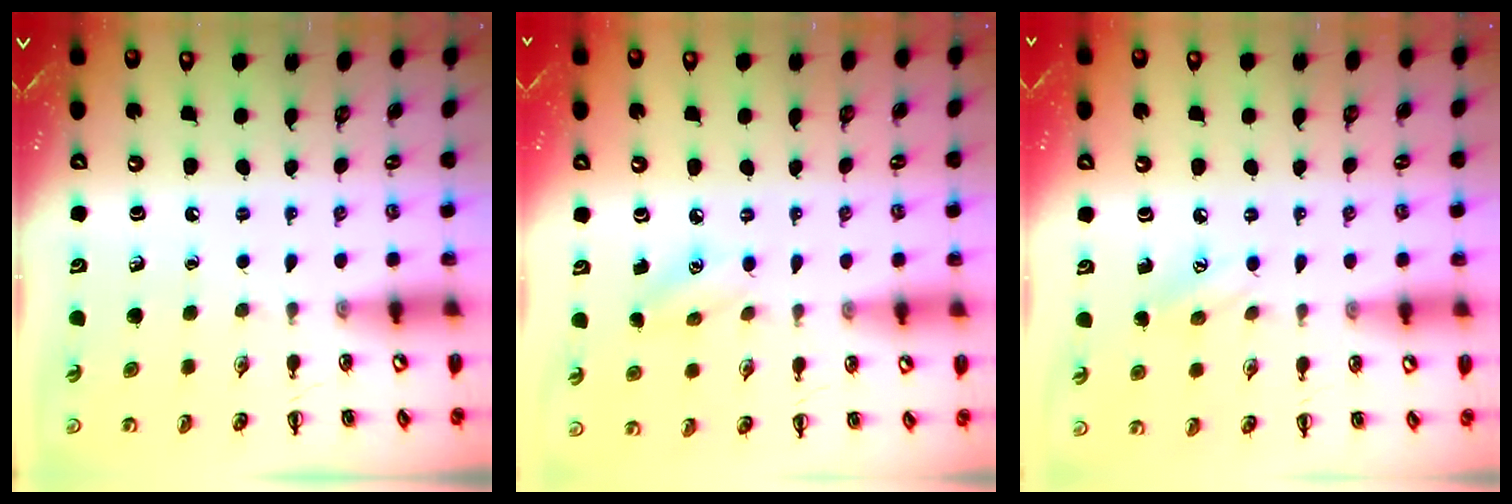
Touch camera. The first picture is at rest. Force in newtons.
{"total": 5.4, "press": 5.2, "slide": 1.5}
{"total": 6.5, "press": 6.3, "slide": 1.7}